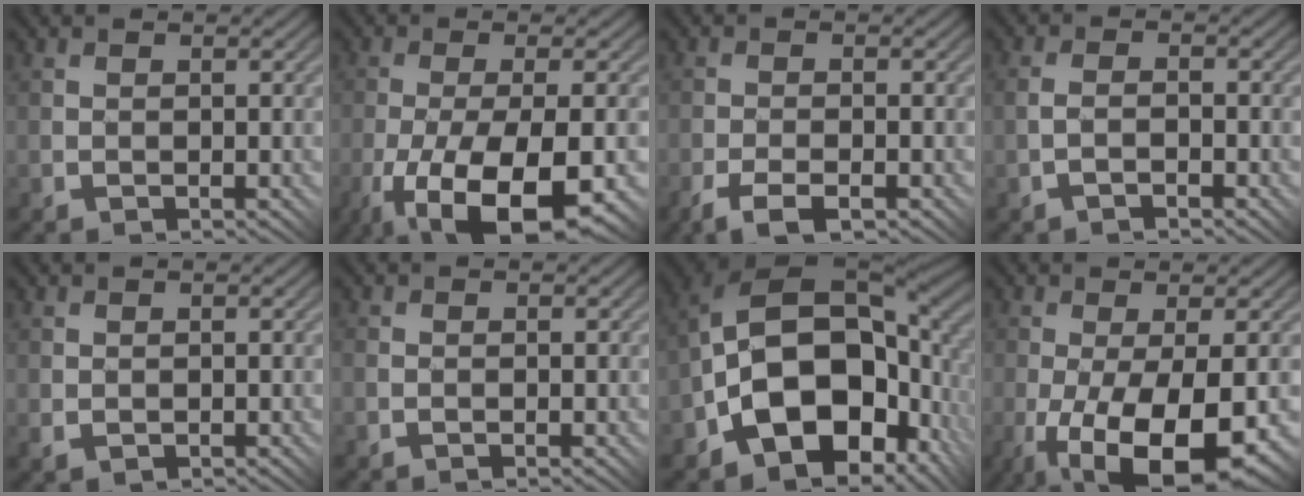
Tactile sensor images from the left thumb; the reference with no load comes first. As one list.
[{"total": 13.2, "force": [-6.2, 4.5, 10.7], "torque": [-0.195, -0.018, -0.093]}, {"total": 4.0, "force": [-2.6, 1.3, 2.8], "torque": [-0.049, 0.001, -0.050]}, {"total": 2.0, "force": [-1.1, 0.9, 1.5], "torque": [-0.032, 0.009, -0.023]}, {"total": 0.7, "force": [-0.2, 0.5, 0.5], "torque": [-0.009, -0.002, -0.003]}, {"total": 0.8, "force": [-0.4, 0.6, 0.3], "torque": [0.000, 0.002, -0.008]}, {"total": 17.9, "force": [-3.5, 11.5, 13.3], "torque": [-0.232, -0.017, -0.053]}, {"total": 12.0, "force": [-4.4, 4.3, 10.3], "torque": [-0.178, -0.030, -0.055]}]